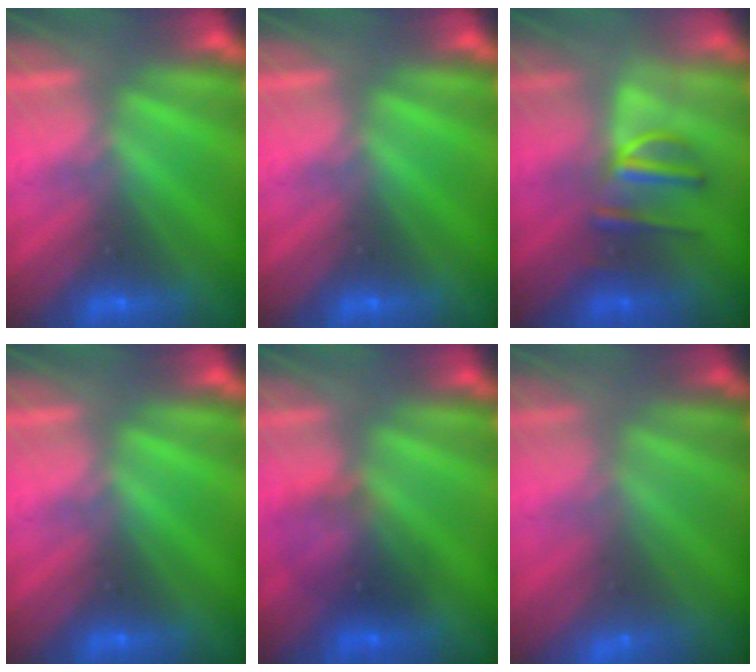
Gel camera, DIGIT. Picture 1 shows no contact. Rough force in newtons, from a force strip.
{"total": 0.0}
{"total": 2.9}
{"total": 0.0}
{"total": 2.9}
{"total": 2.9}